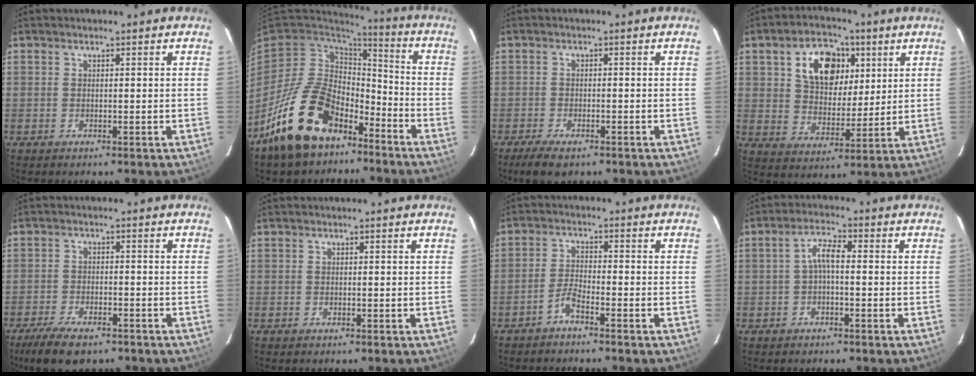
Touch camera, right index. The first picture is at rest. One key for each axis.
{"total": 19.2, "fx": -12.6, "fy": 10.4, "fz": 10.0, "tx": -0.195, "ty": 0.021, "tz": -0.204}
{"total": 5.4, "fx": -4.0, "fy": 1.9, "fz": 3.2, "tx": -0.078, "ty": -0.019, "tz": -0.069}
{"total": 13.0, "fx": 5.1, "fy": 8.5, "fz": 8.3, "tx": -0.144, "ty": 0.021, "tz": 0.094}
{"total": 10.0, "fx": -7.4, "fy": 3.7, "fz": 5.5, "tx": -0.131, "ty": -0.021, "tz": -0.126}
{"total": 0.0}
{"total": 2.8, "fx": -2.4, "fy": 0.2, "fz": 1.6, "tx": -0.045, "ty": 0.009, "tz": -0.050}
{"total": 3.6, "fx": -0.6, "fy": 1.2, "fz": 3.4, "tx": -0.068, "ty": 0.013, "tz": -0.011}